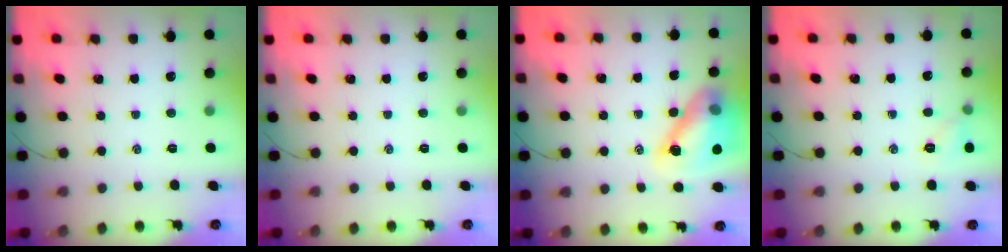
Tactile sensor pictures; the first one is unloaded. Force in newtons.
{"total": 0.0}
{"total": 14.5, "press": 13.8, "slide": 4.3}
{"total": 5.6, "press": 5.5, "slide": 1.4}